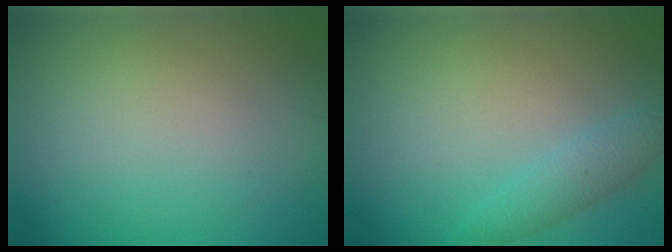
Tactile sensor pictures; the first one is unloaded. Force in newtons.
{"total": 2.0, "press": 2.0, "slide": 0.0}